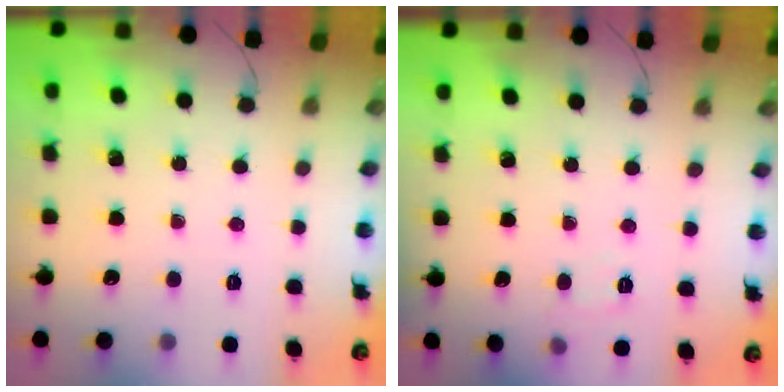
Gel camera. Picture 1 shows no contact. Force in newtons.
{"total": 6.4, "press": 6.2, "slide": 1.4}